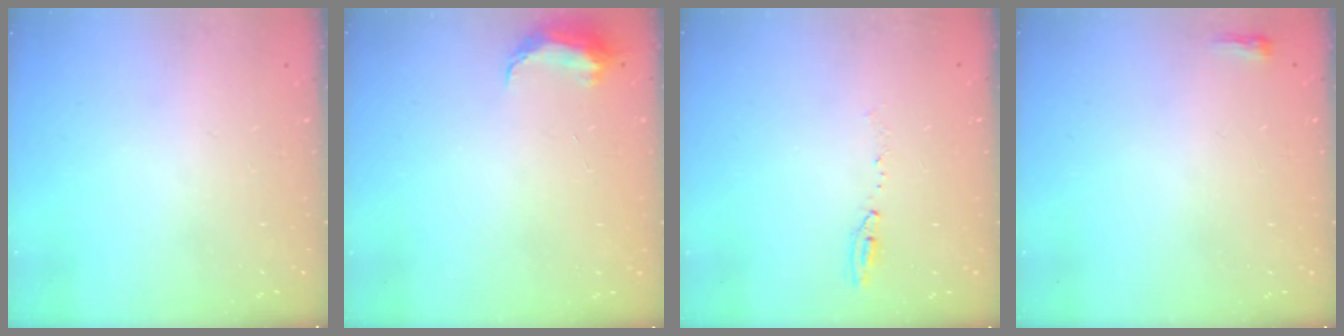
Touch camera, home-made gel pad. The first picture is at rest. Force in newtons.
{"total": 7.0, "press": 6.9, "slide": 0.6}
{"total": 5.7, "press": 5.7, "slide": 0.7}
{"total": 2.3, "press": 2.2, "slide": 0.7}